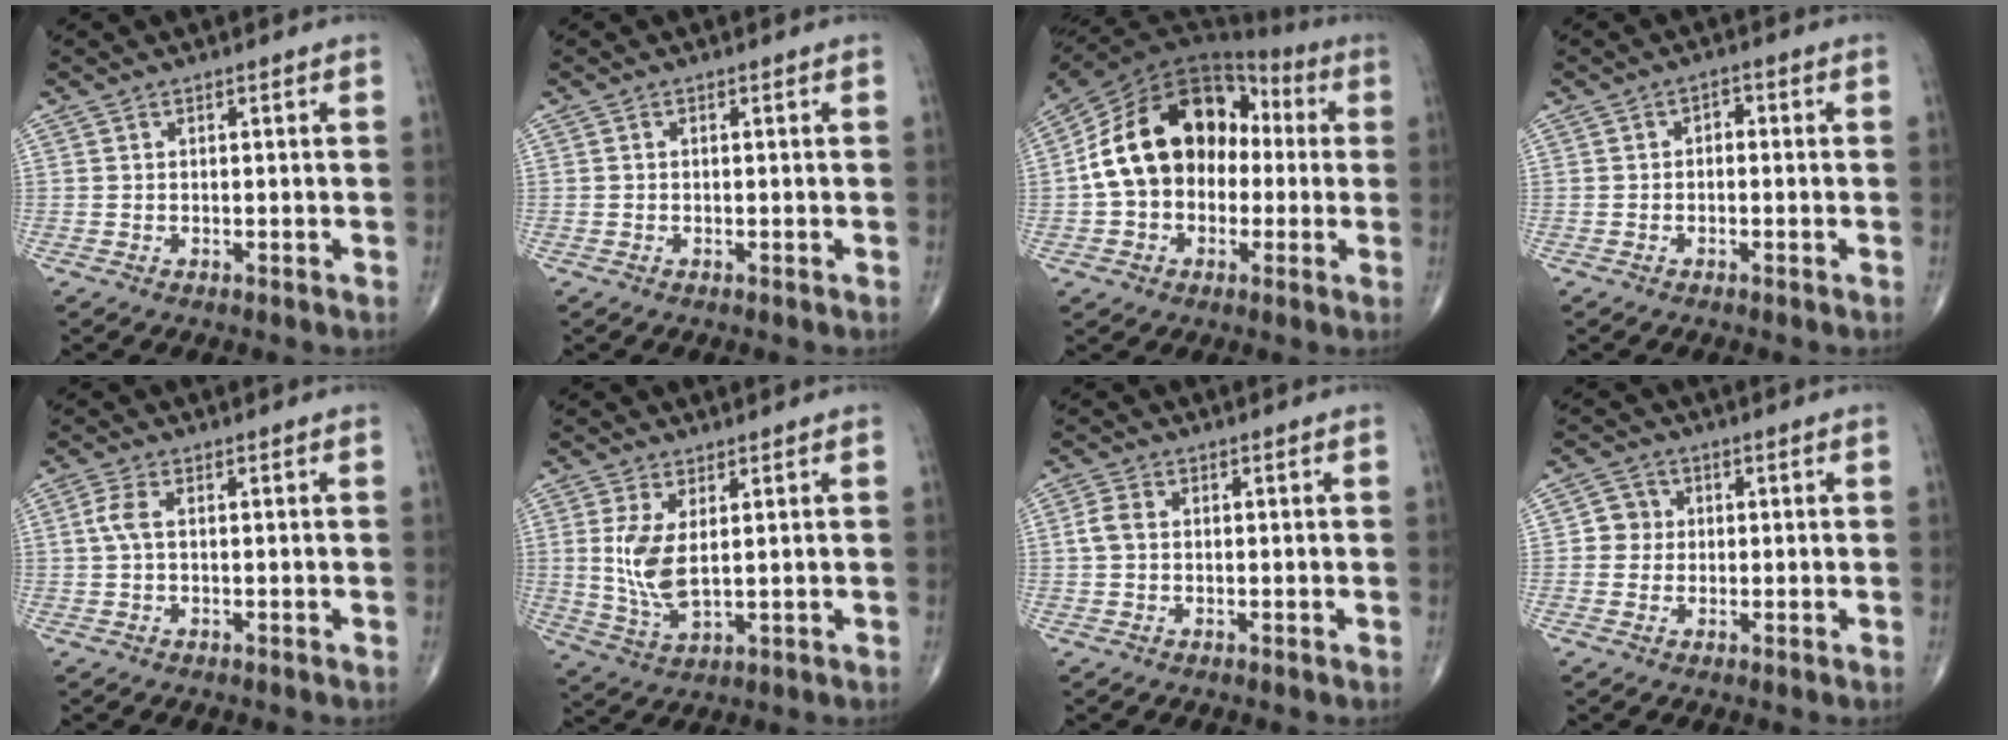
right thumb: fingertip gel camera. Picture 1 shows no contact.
{"total": 0.0}
{"total": 19.3, "force": [0.3, 14.0, 13.2], "torque": [-0.216, 0.049, -0.001]}
{"total": 1.8, "force": [-0.2, 1.2, 1.2], "torque": [-0.006, 0.009, -0.012]}
{"total": 2.7, "force": [0.3, 1.1, 2.5], "torque": [-0.067, 0.006, 0.003]}
{"total": 7.4, "force": [1.2, 3.2, 6.6], "torque": [-0.142, -0.018, 0.035]}
{"total": 2.6, "force": [0.1, 1.8, 1.9], "torque": [-0.044, 0.006, -0.002]}
{"total": 3.4, "force": [0.2, 3.3, 0.8], "torque": [0.011, 0.008, -0.004]}